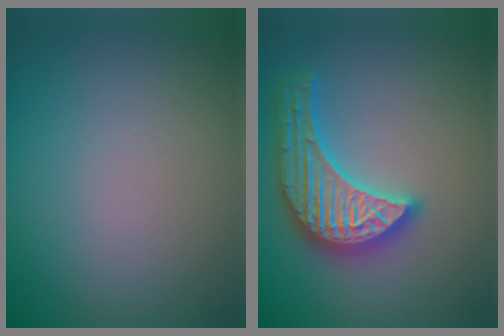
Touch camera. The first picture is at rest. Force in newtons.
{"total": 5.6, "press": 5.5, "slide": 0.5}